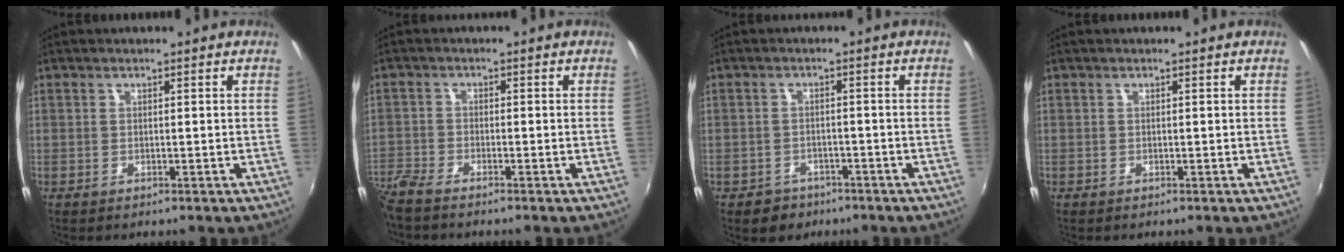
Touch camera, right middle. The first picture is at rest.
{"total": 6.1, "force": [-5.6, 0.6, 2.4], "torque": [-0.072, -0.020, -0.114]}
{"total": 4.1, "force": [-2.7, 3.0, 0.8], "torque": [-0.032, 0.003, -0.036]}
{"total": 0.0}